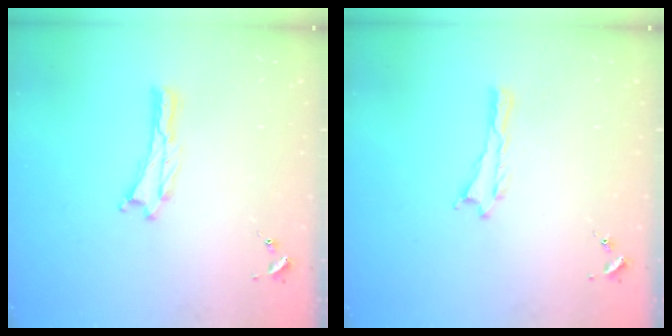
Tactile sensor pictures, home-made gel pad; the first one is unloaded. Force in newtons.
{"total": 0.0}